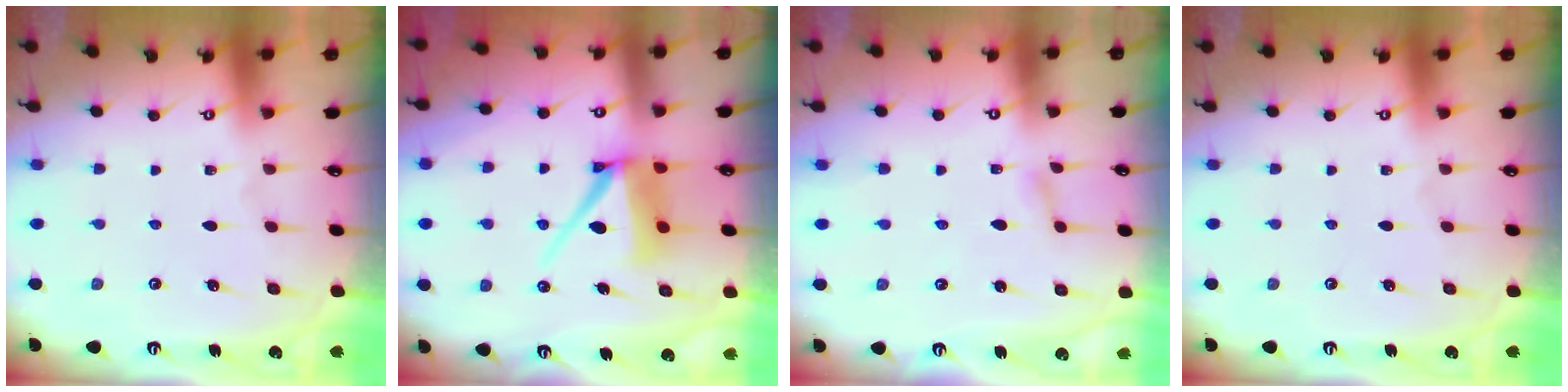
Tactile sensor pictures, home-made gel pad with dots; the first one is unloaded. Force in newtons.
{"total": 10.0, "press": 9.9, "slide": 1.1}
{"total": 2.0, "press": 1.9, "slide": 0.3}
{"total": 0.0}